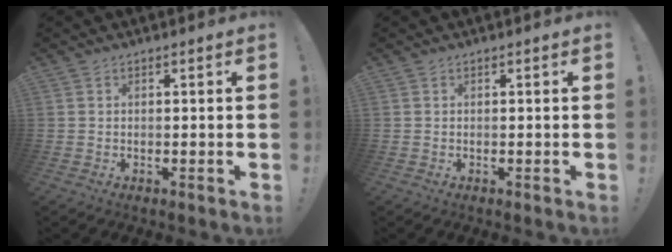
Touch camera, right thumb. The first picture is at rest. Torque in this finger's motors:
{"motor_torque": [0.00, 0.00, 0.10, -0.09, 0.06]}